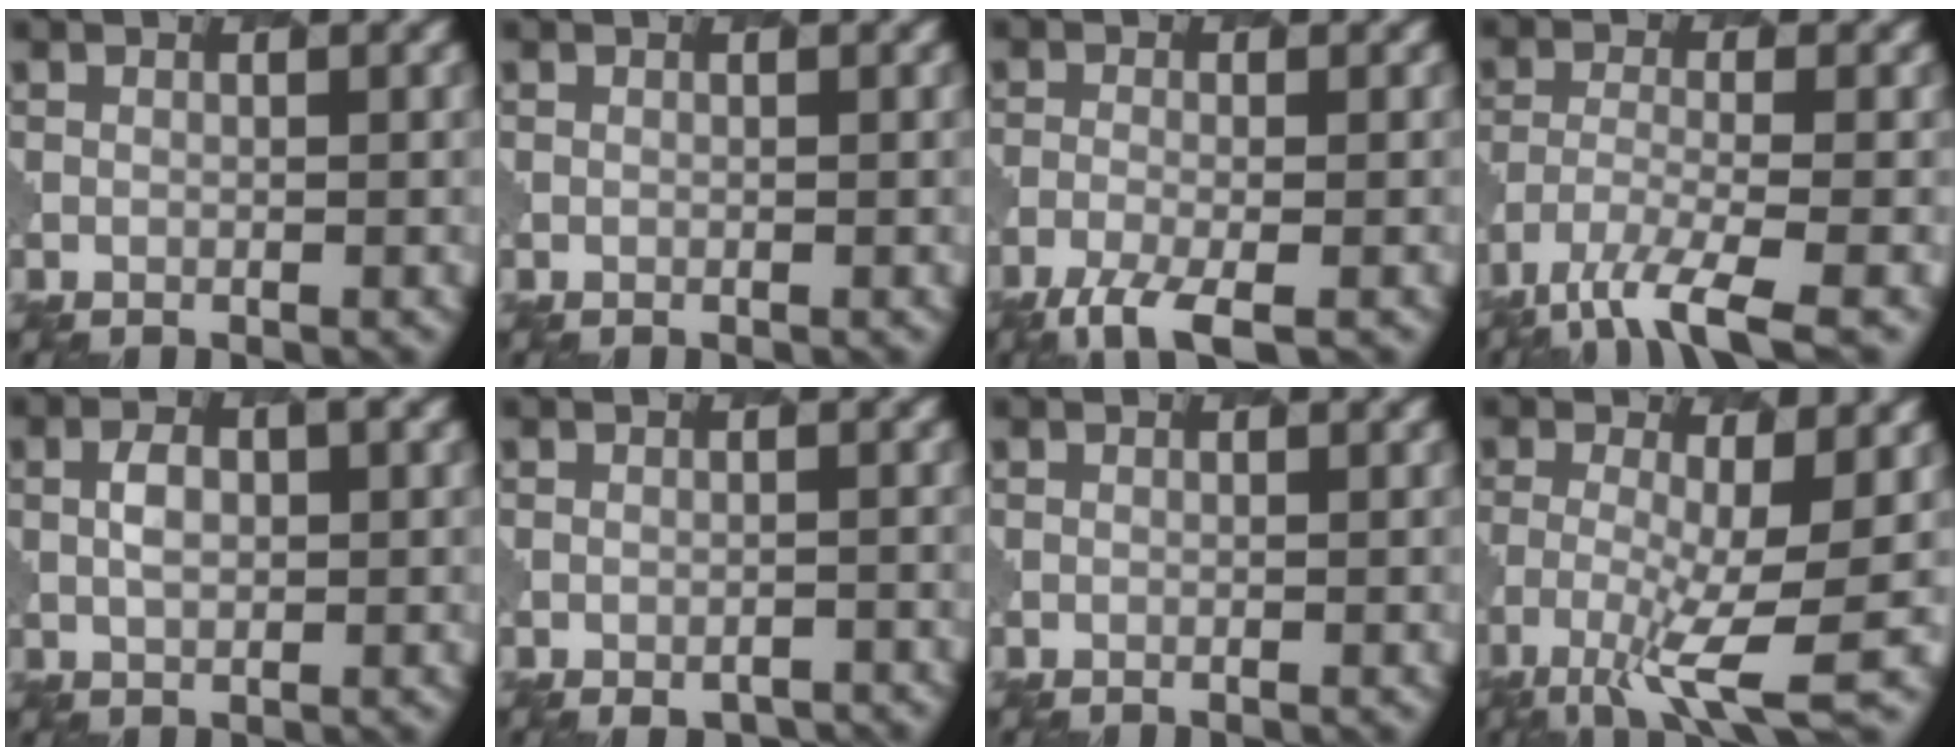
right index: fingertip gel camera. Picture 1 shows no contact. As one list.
[{"total": 0.0}, {"total": 3.7, "force": [-2.6, 0.9, 2.5], "torque": [-0.047, -0.010, -0.056]}, {"total": 6.2, "force": [-4.4, 1.4, 4.1], "torque": [-0.080, -0.015, -0.083]}, {"total": 2.0, "force": [0.5, 1.0, 1.7], "torque": [-0.035, 0.000, 0.010]}, {"total": 2.2, "force": [-1.8, 0.7, 0.9], "torque": [-0.015, -0.004, -0.023]}, {"total": 0.0}, {"total": 6.2, "force": [-2.5, 1.2, 5.6], "torque": [-0.106, -0.009, -0.050]}]